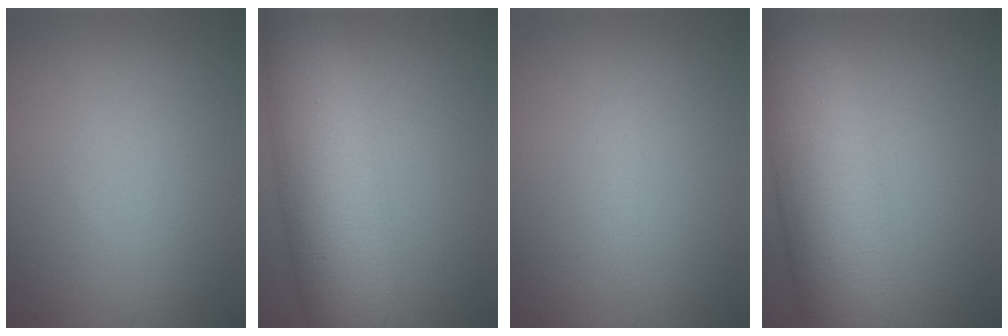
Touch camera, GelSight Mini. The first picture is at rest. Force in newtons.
{"total": 11.2, "press": 11.2, "slide": 0.2}
{"total": 0.6, "press": 0.6, "slide": 0.0}
{"total": 11.0, "press": 11.0, "slide": 0.1}